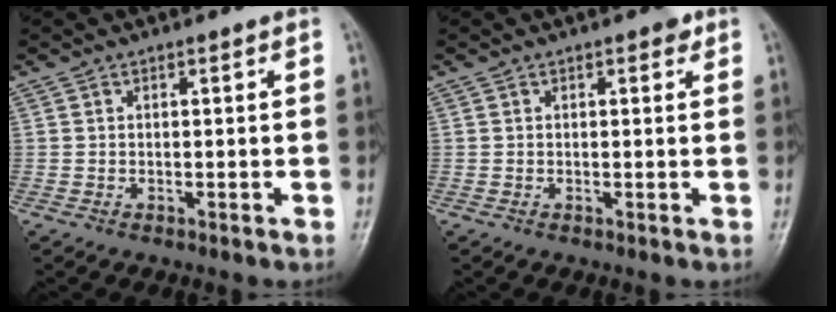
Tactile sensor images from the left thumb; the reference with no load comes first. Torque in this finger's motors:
{"motor_torque": [0.41, 0.04, 0.36, -0.13, 0.00]}